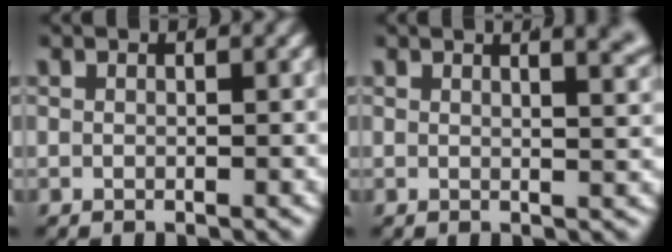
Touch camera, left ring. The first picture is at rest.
{"total": 5.3, "force": [3.2, 1.8, 3.9], "torque": [-0.030, 0.015, 0.040]}